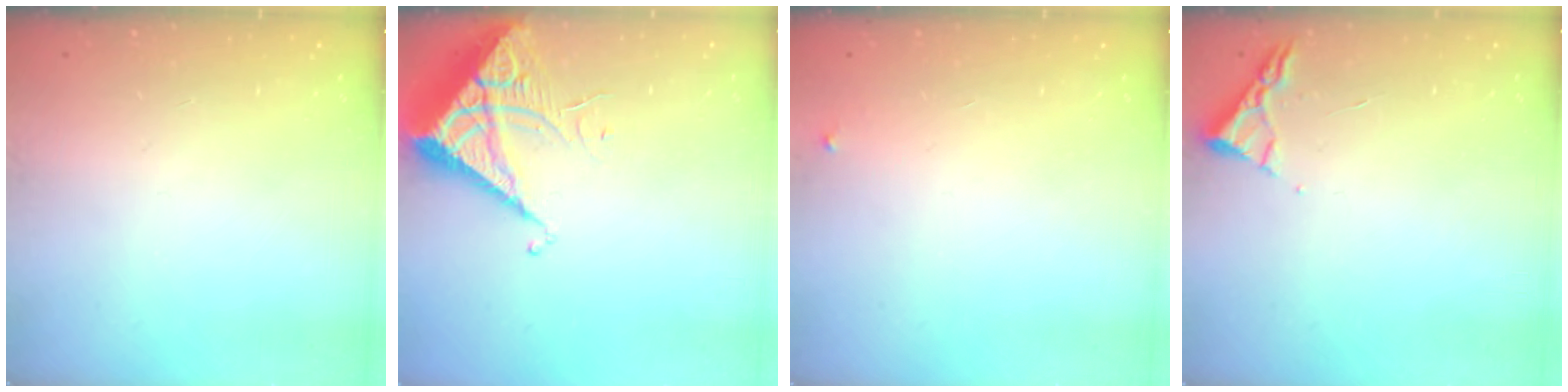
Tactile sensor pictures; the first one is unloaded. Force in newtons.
{"total": 7.0, "press": 7.0, "slide": 0.3}
{"total": 2.1, "press": 2.1, "slide": 0.1}
{"total": 3.0, "press": 2.9, "slide": 0.4}